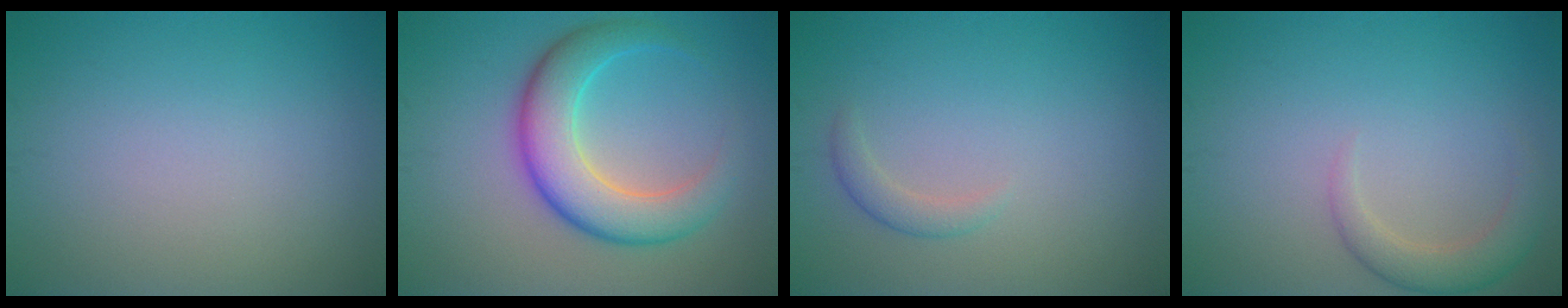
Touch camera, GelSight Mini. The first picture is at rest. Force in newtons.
{"total": 6.7, "press": 6.7, "slide": 0.0}
{"total": 1.3, "press": 1.3, "slide": 0.1}
{"total": 2.8, "press": 2.7, "slide": 0.2}